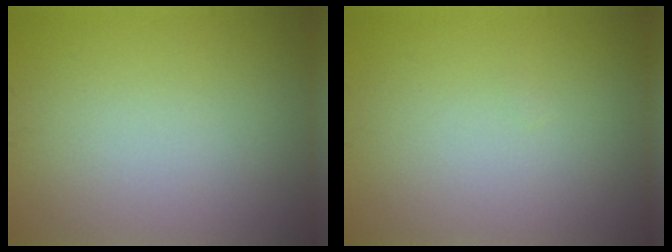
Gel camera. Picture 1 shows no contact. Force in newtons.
{"total": 0.0}